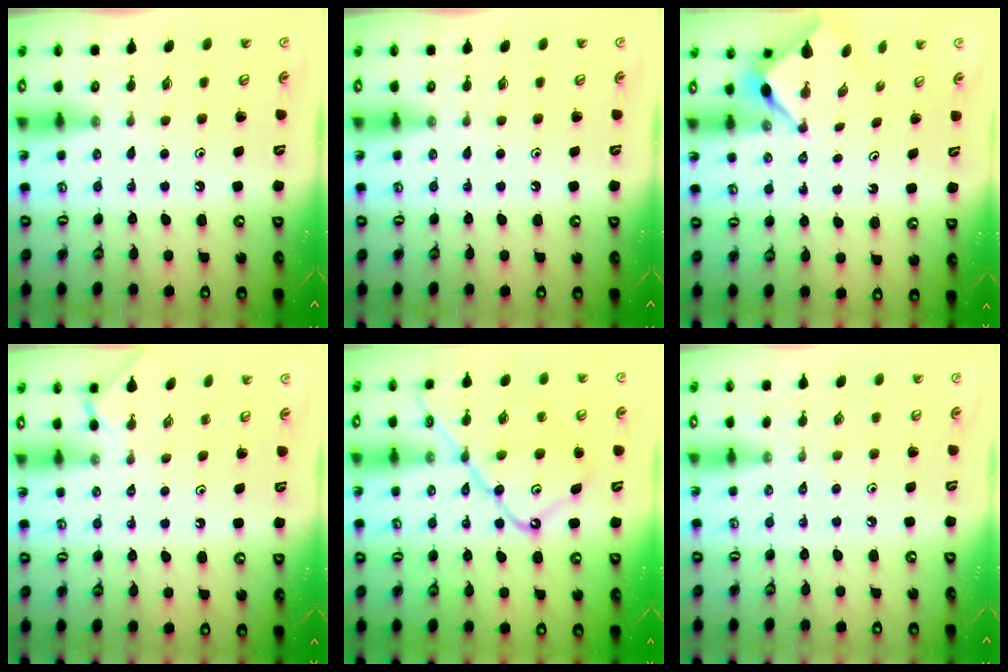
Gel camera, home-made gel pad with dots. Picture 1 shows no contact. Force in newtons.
{"total": 0.0}
{"total": 2.8, "press": 2.8, "slide": 0.3}
{"total": 1.4, "press": 1.4, "slide": 0.2}
{"total": 16.6, "press": 16.6, "slide": 1.5}
{"total": 0.6, "press": 0.6, "slide": 0.3}